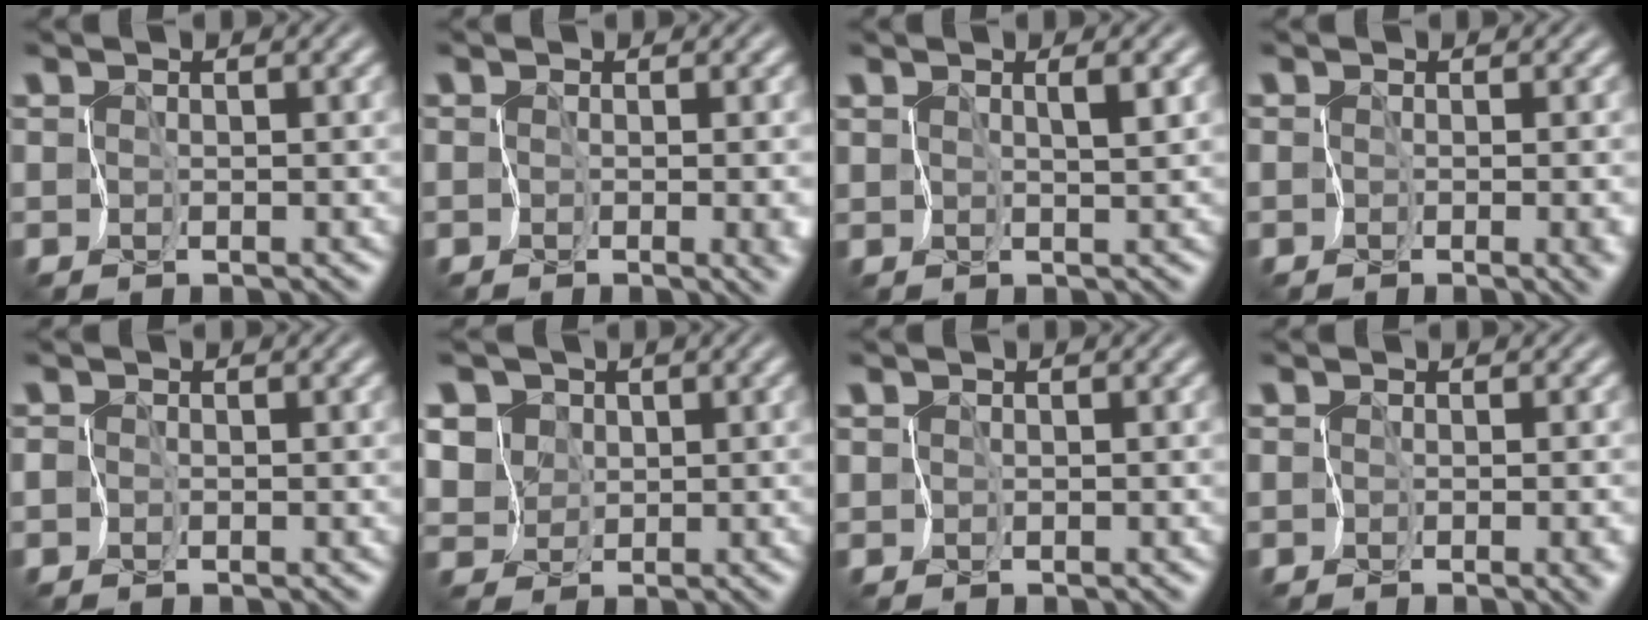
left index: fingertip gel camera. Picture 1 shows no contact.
{"total": 3.0, "force": [-0.8, 1.4, 2.5], "torque": [-0.020, -0.013, -0.006]}
{"total": 1.3, "force": [0.7, 0.1, 1.1], "torque": [-0.025, -0.004, 0.017]}
{"total": 2.8, "force": [-1.0, 1.3, 2.3], "torque": [-0.015, -0.013, -0.007]}
{"total": 0.7, "force": [-0.2, 0.7, 0.2], "torque": [0.008, 0.006, -0.013]}
{"total": 7.9, "force": [3.9, 6.1, 3.2], "torque": [-0.073, 0.028, 0.041]}
{"total": 0.6, "force": [0.3, 0.5, 0.1], "torque": [0.003, 0.004, 0.000]}
{"total": 2.8, "force": [-1.2, 1.3, 2.1], "torque": [-0.009, -0.011, -0.008]}